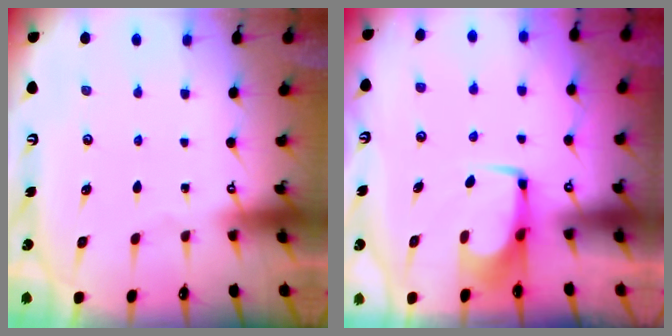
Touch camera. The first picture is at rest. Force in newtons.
{"total": 1.7, "press": 1.5, "slide": 0.7}